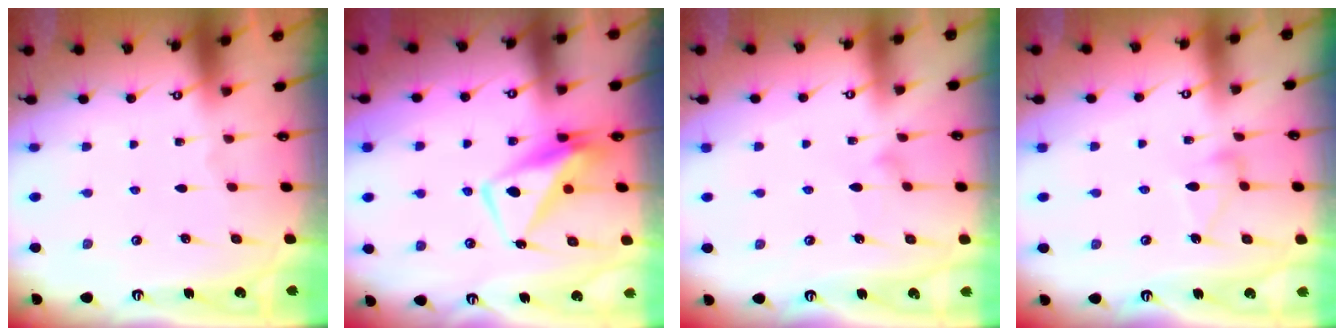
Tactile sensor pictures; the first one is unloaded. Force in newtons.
{"total": 8.5, "press": 8.3, "slide": 1.5}
{"total": 5.9, "press": 5.9, "slide": 0.3}
{"total": 6.3, "press": 6.3, "slide": 0.5}